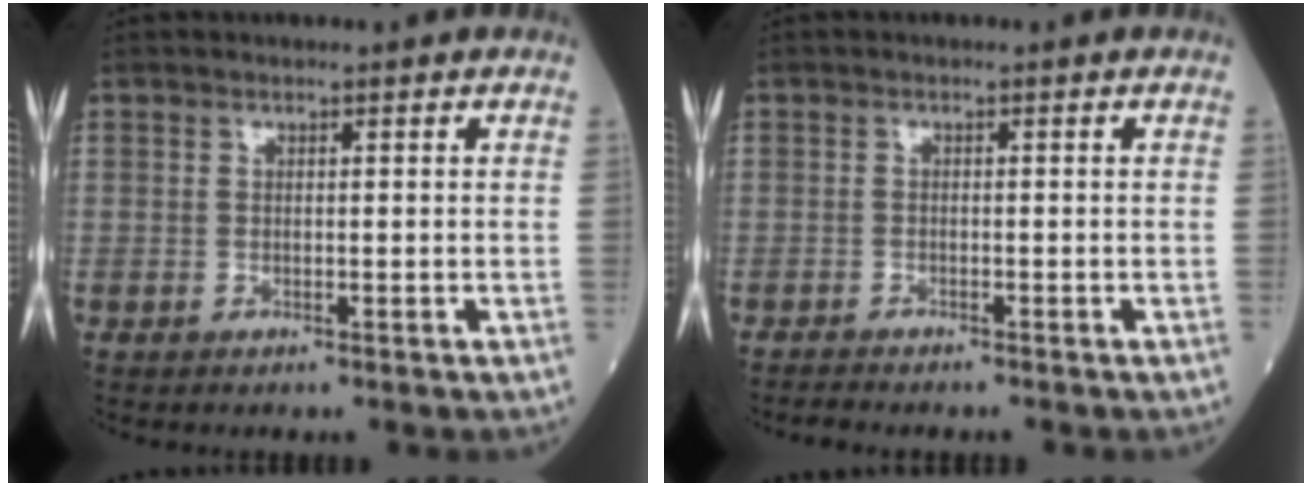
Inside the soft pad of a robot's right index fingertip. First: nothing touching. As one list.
[{"total": 2.4, "force": [-2.2, 0.2, 0.8], "torque": [-0.017, -0.005, -0.034]}]